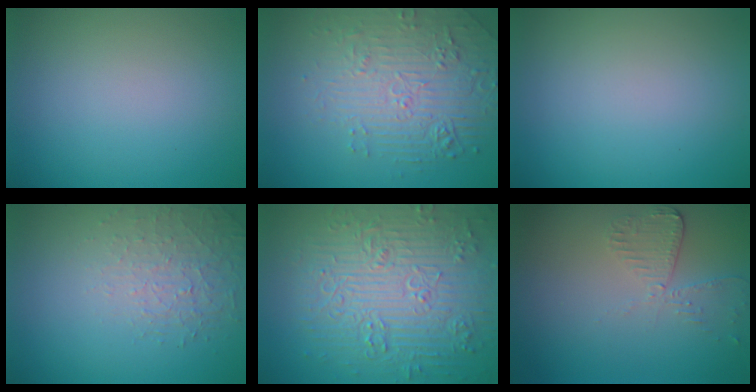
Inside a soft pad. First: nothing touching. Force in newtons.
{"total": 4.4, "press": 4.1, "slide": 1.7}
{"total": 0.0}
{"total": 1.6, "press": 1.0, "slide": 1.2}
{"total": 9.5, "press": 6.9, "slide": 6.4}
{"total": 2.5, "press": 2.3, "slide": 1.2}